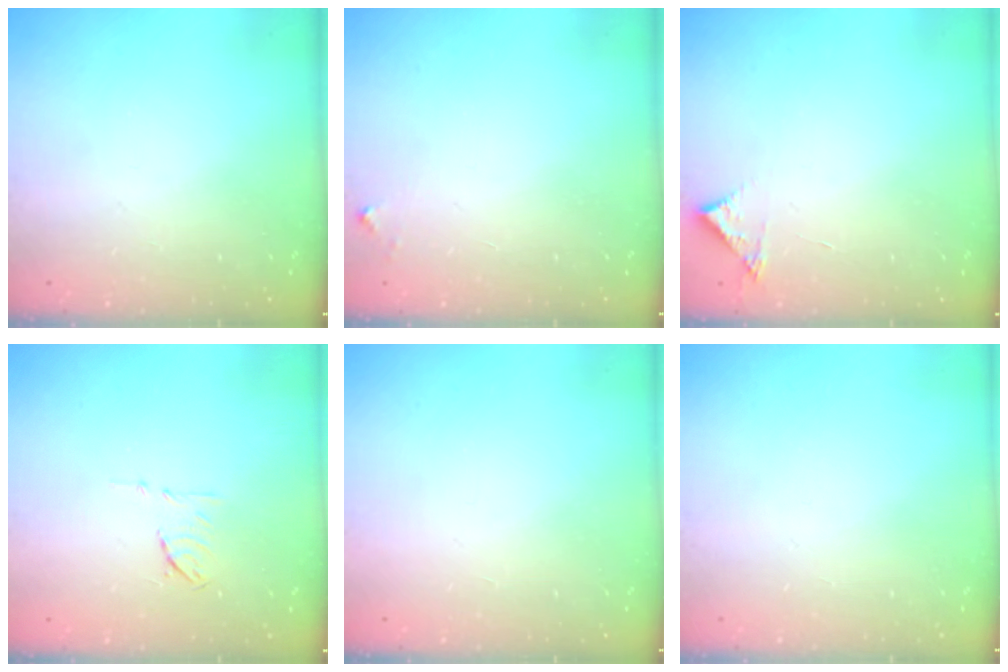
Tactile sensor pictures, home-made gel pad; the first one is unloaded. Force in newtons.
{"total": 2.8, "press": 2.8, "slide": 0.2}
{"total": 3.7, "press": 3.7, "slide": 0.1}
{"total": 5.8, "press": 5.7, "slide": 1.1}
{"total": 1.5, "press": 1.5, "slide": 0.1}
{"total": 0.0}